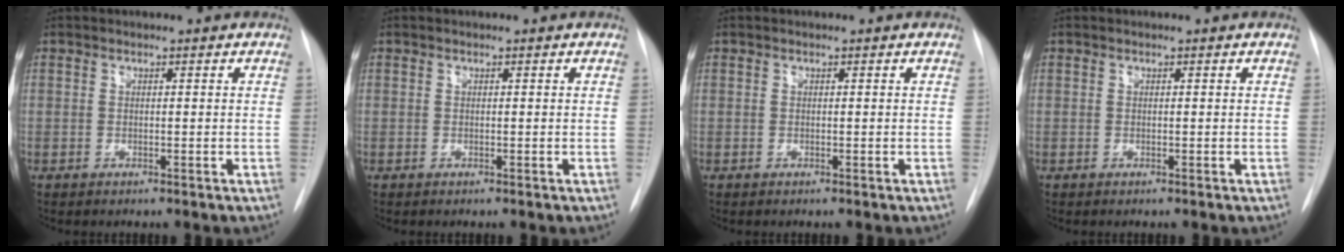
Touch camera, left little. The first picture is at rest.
{"total": 0.0}
{"total": 0.0}
{"total": 0.0}